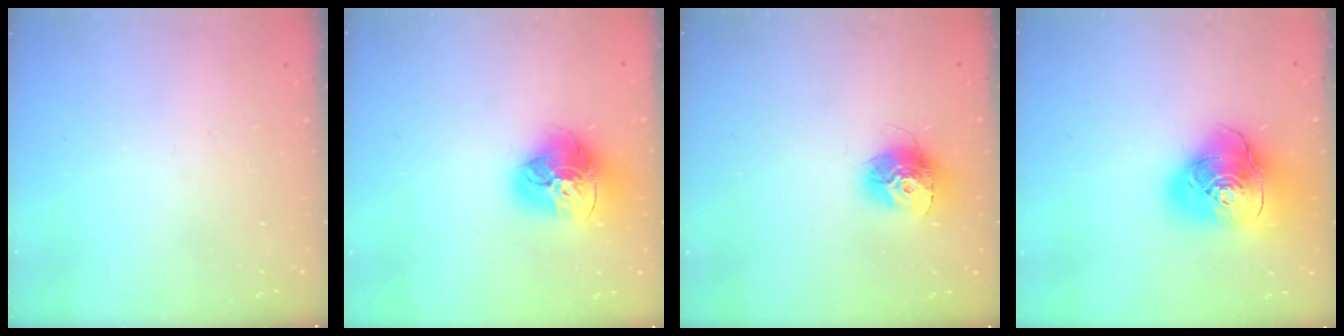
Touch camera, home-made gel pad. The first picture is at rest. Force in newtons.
{"total": 18.0, "press": 17.9, "slide": 1.9}
{"total": 13.4, "press": 13.3, "slide": 1.2}
{"total": 19.4, "press": 19.2, "slide": 2.5}